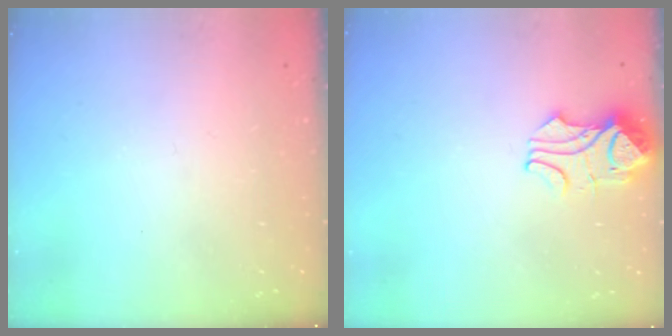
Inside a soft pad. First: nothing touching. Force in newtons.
{"total": 3.4, "press": 3.4, "slide": 0.5}